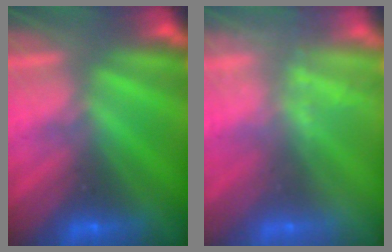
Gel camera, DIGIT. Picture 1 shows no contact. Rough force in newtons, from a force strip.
{"total": 2.4}